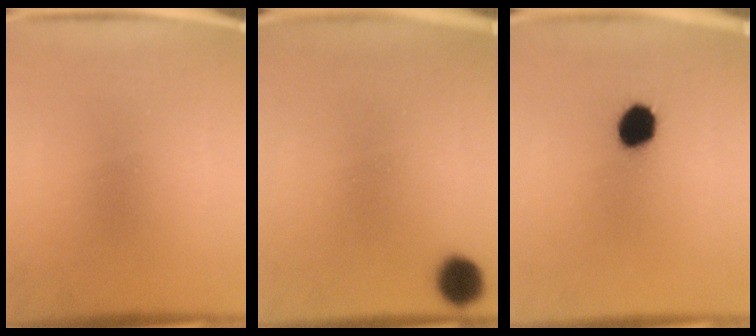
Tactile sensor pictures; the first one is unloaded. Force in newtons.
{"total": 4.8}
{"total": 7.0}